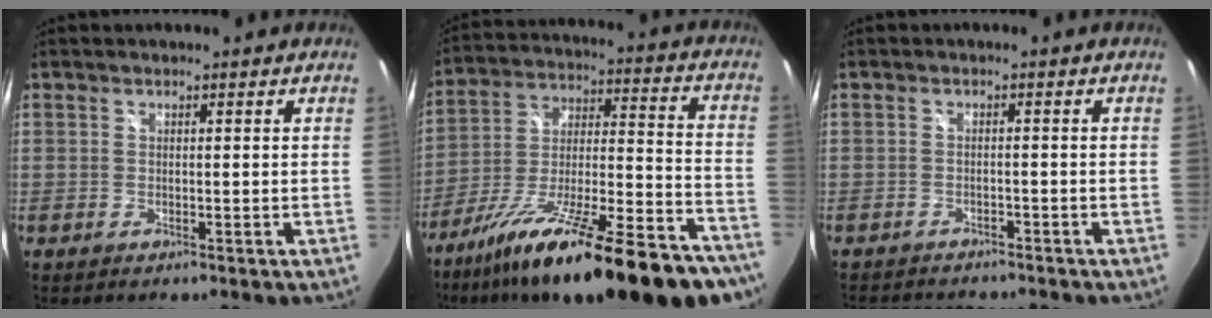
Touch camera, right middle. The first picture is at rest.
{"total": 32.2, "force": [-22.1, 7.8, 22.0], "torque": [-0.336, -0.040, -0.327]}
{"total": 5.4, "force": [-5.0, 1.3, 1.6], "torque": [-0.040, -0.011, -0.075]}